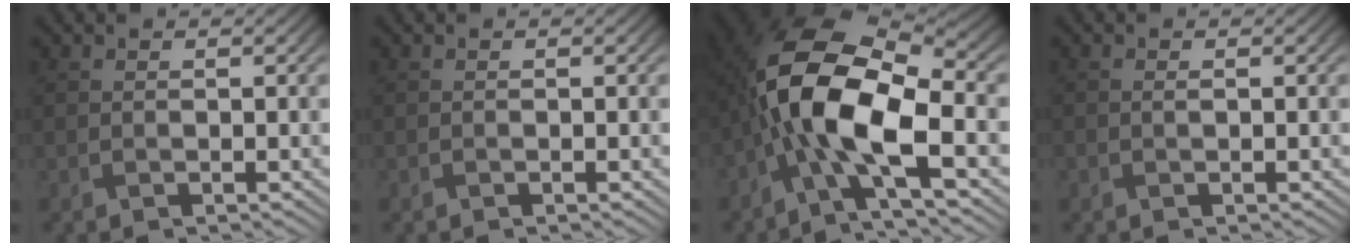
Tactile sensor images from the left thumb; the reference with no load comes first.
{"total": 0.0}
{"total": 14.0, "force": [-2.4, 6.1, 12.4], "torque": [-0.251, 0.003, -0.059]}
{"total": 0.6, "force": [0.0, 0.3, 0.5], "torque": [-0.013, 0.001, 0.001]}